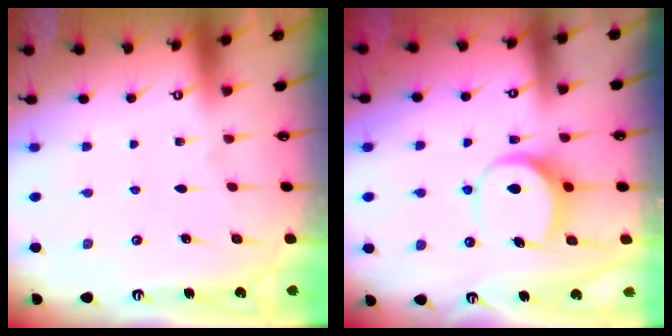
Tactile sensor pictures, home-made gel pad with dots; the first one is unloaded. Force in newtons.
{"total": 7.0, "press": 7.0, "slide": 0.6}